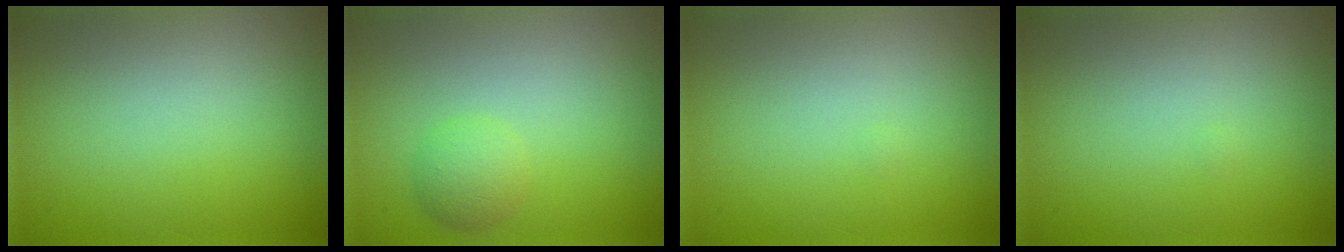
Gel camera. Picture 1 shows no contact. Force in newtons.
{"total": 1.8, "press": 1.8, "slide": 0.1}
{"total": 0.0}
{"total": 0.0}